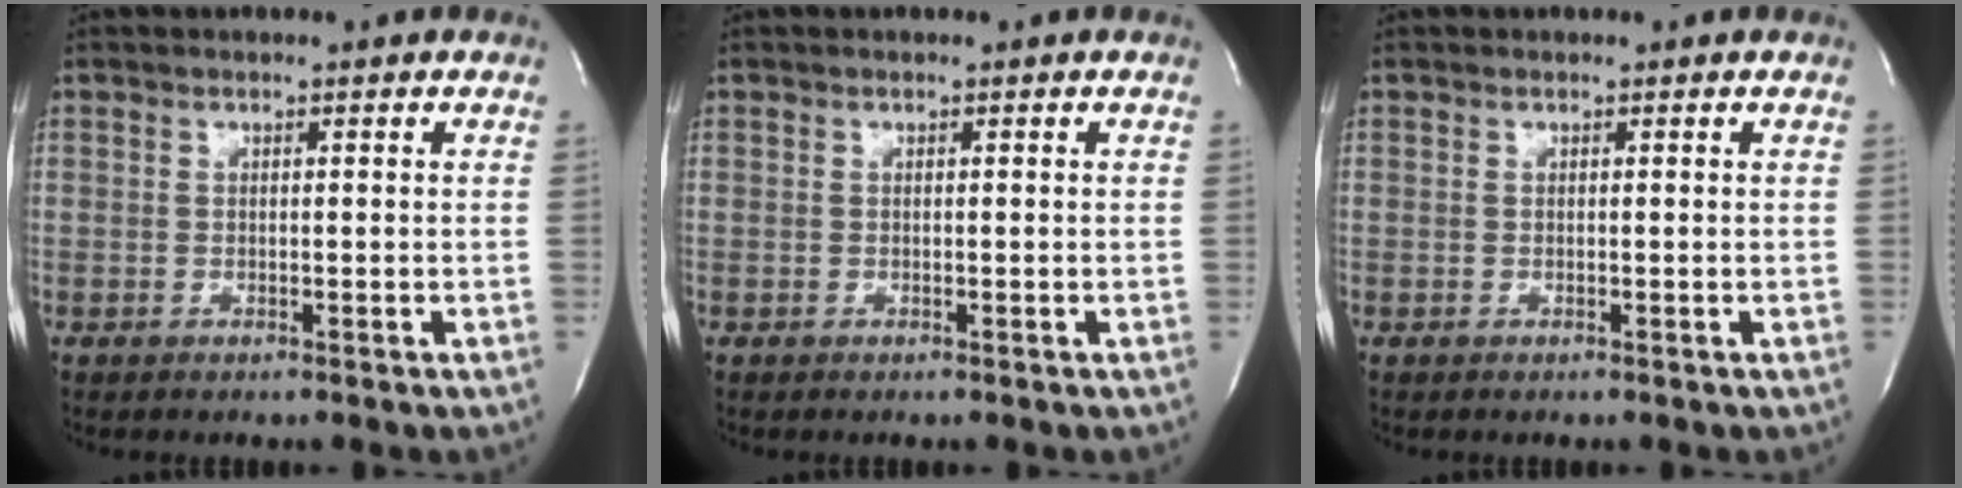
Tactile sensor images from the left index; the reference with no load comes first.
{"total": 0.0}
{"total": 0.0}